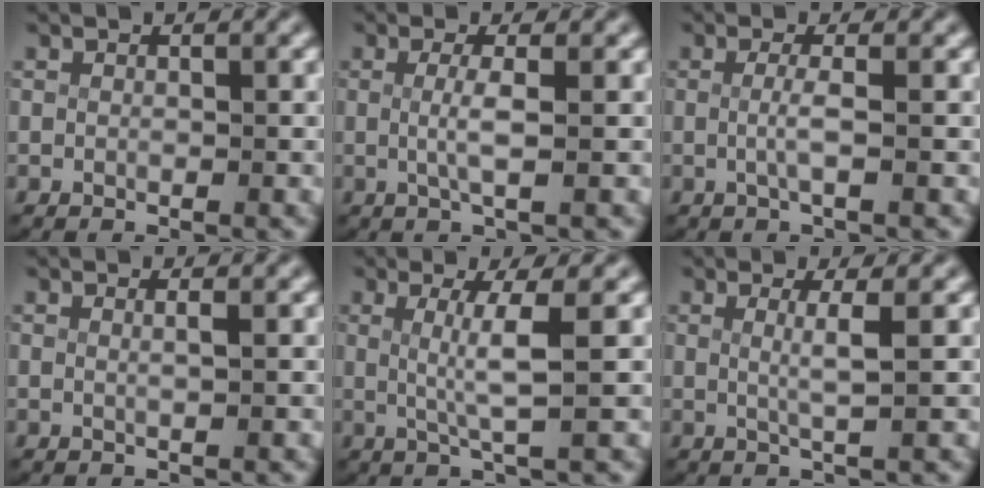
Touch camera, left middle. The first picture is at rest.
{"total": 2.4, "force": [0.1, 0.0, 2.4], "torque": [-0.055, -0.009, 0.007]}
{"total": 1.8, "force": [-0.3, -0.1, 1.7], "torque": [-0.044, -0.009, -0.003]}
{"total": 0.9, "force": [0.2, -0.2, 0.8], "torque": [-0.017, -0.006, 0.004]}
{"total": 3.9, "force": [0.6, -0.4, 3.8], "torque": [-0.068, -0.008, 0.014]}
{"total": 2.3, "force": [0.6, -0.4, 2.1], "torque": [-0.040, -0.009, 0.014]}